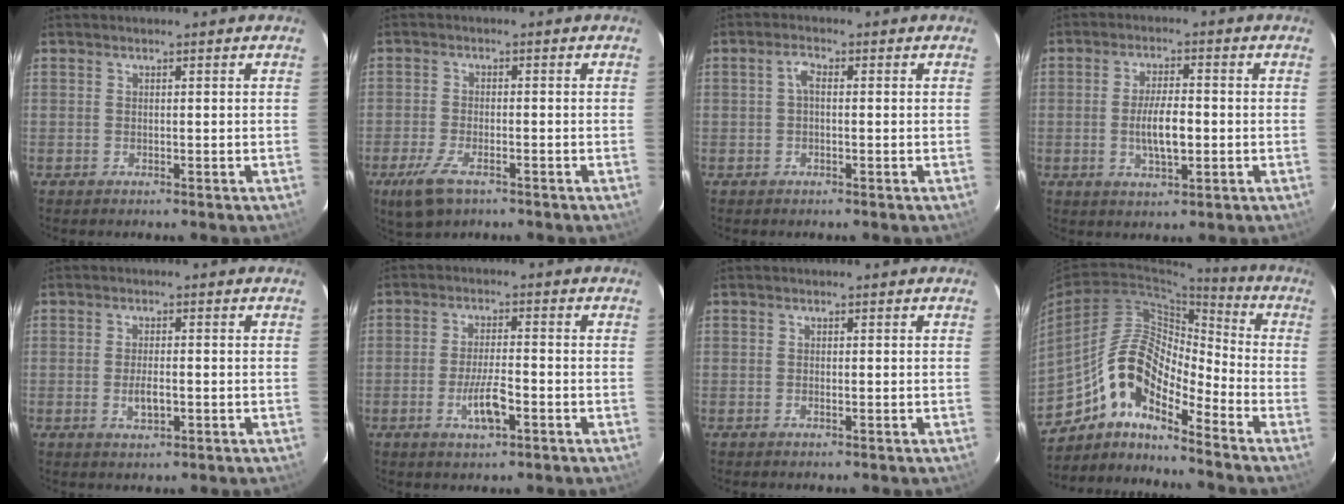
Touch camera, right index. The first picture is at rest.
{"total": 6.6, "force": [-4.1, 2.7, 4.4], "torque": [-0.116, -0.016, -0.075]}
{"total": 1.8, "force": [-0.1, 0.8, 1.6], "torque": [-0.034, 0.009, -0.003]}
{"total": 6.5, "force": [-1.0, 2.3, 6.0], "torque": [-0.116, -0.003, -0.015]}
{"total": 3.4, "force": [-0.9, 1.4, 3.0], "torque": [-0.057, -0.006, -0.013]}
{"total": 6.3, "force": [-2.6, 1.9, 5.4], "torque": [-0.109, -0.003, -0.046]}
{"total": 0.0}
{"total": 12.6, "force": [-8.9, 4.0, 8.0], "torque": [-0.141, 0.015, -0.180]}